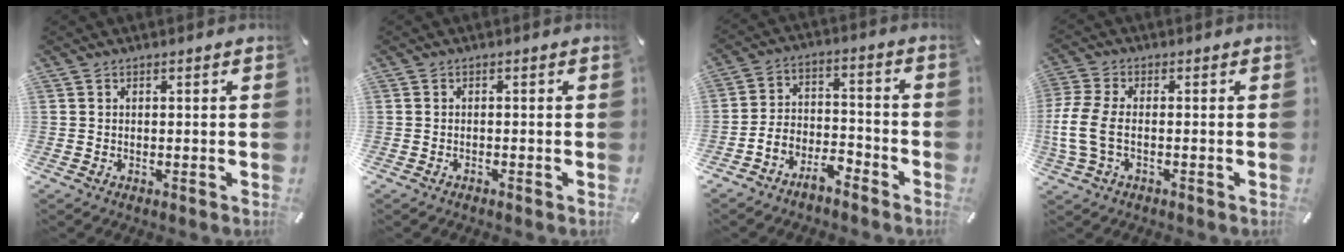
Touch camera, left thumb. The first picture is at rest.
{"total": 0.7, "force": [-0.7, 0.2, 0.1], "torque": [-0.003, 0.001, -0.015]}
{"total": 6.9, "force": [-5.9, 3.0, 1.7], "torque": [-0.031, 0.026, -0.115]}
{"total": 7.6, "force": [-1.5, 3.5, 6.6], "torque": [-0.155, -0.012, -0.030]}